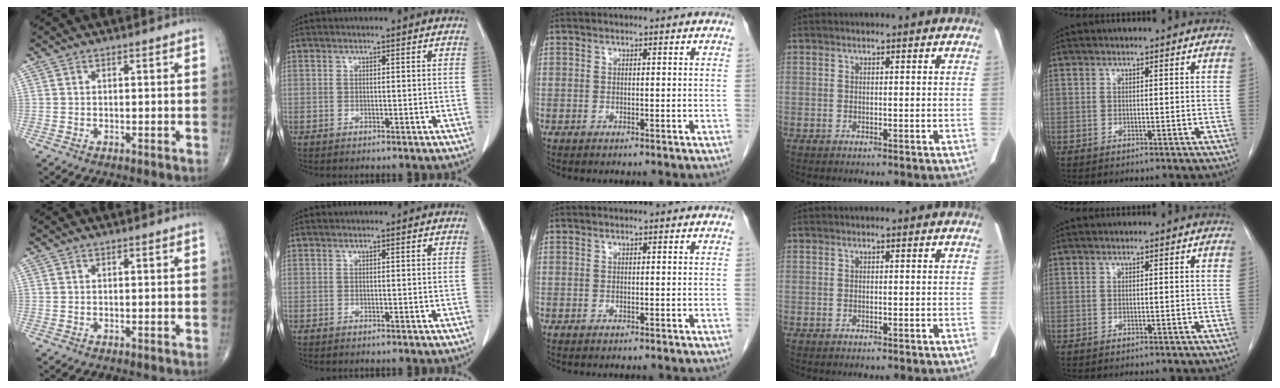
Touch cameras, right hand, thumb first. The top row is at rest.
{}